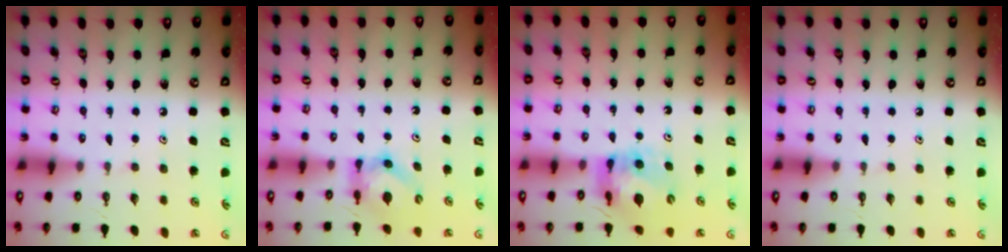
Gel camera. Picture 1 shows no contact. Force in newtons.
{"total": 6.3, "press": 6.3, "slide": 0.4}
{"total": 10.5, "press": 10.4, "slide": 1.2}
{"total": 0.0}